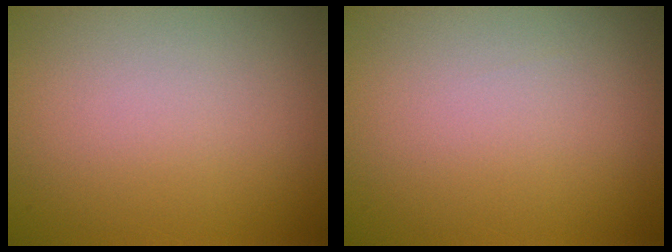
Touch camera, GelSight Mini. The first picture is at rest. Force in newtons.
{"total": 0.0}